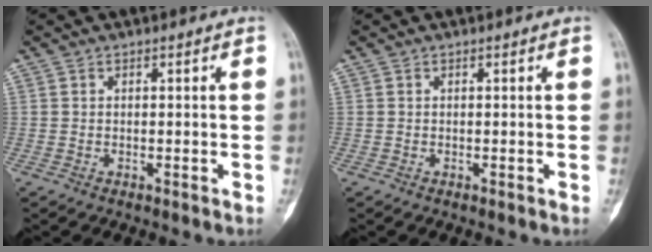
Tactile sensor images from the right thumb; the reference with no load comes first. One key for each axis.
{"total": 0.0}